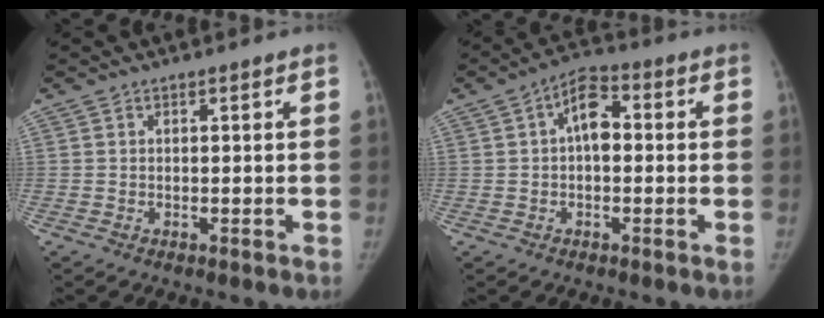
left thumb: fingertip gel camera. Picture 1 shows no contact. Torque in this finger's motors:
{"motor_torque": [1.74, 1.83, 0.71, -0.01, 0.19]}